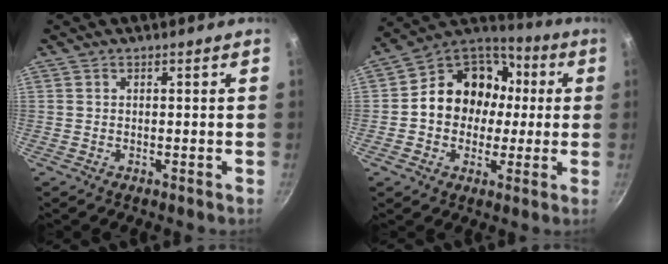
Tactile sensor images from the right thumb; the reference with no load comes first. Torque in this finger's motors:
{"motor_torque": [1.81, 2.49, 1.56, -0.35, 0.10]}